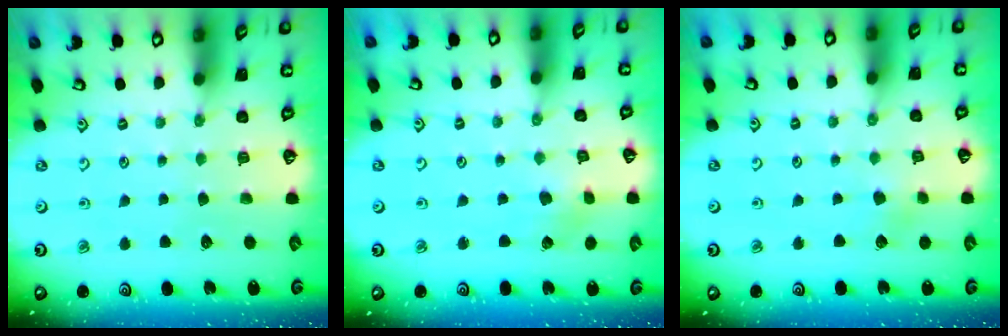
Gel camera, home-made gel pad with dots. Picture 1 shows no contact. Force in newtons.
{"total": 2.3, "press": 2.3, "slide": 0.4}
{"total": 3.6, "press": 3.5, "slide": 0.4}